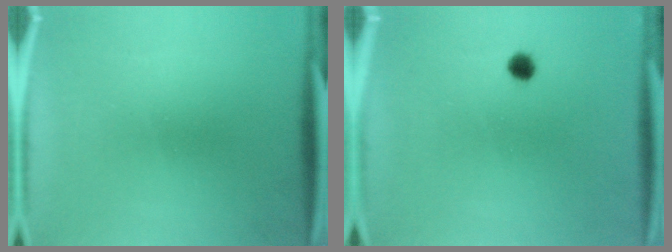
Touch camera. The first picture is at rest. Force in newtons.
{"total": 1.8}